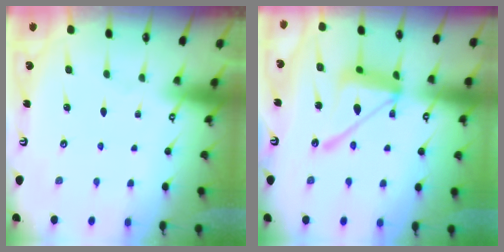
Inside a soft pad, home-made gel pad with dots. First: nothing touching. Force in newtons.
{"total": 15.5, "press": 15.4, "slide": 1.4}